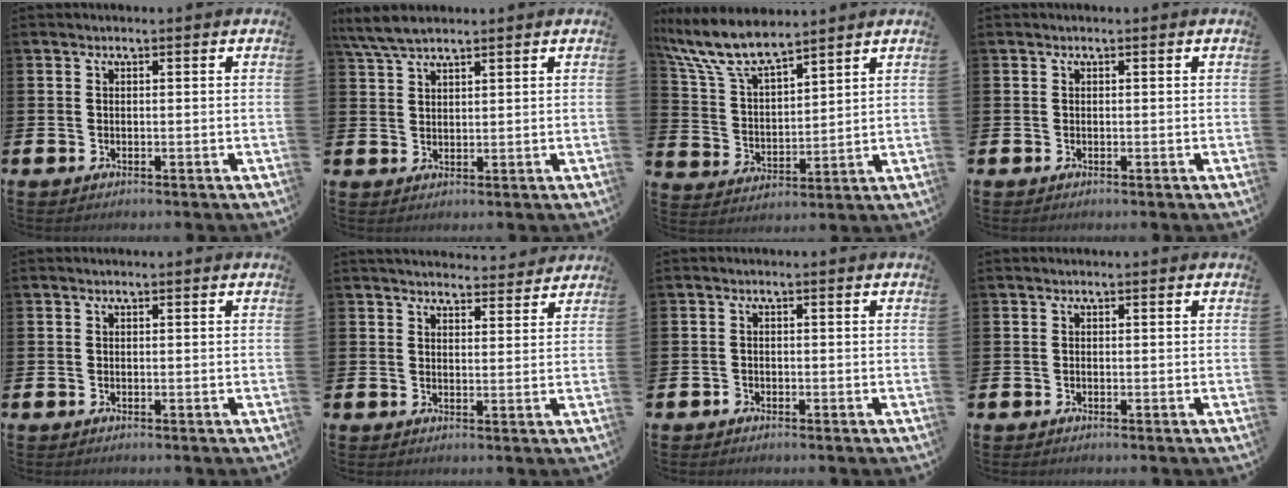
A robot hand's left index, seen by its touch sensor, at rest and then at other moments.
{"total": 4.9, "force": [4.3, 1.1, 2.1], "torque": [-0.043, -0.011, 0.078]}
{"total": 9.1, "force": [8.2, 1.9, 3.4], "torque": [-0.100, -0.034, 0.150]}
{"total": 0.0}
{"total": 0.0}
{"total": 3.8, "force": [3.8, 0.5, 0.1], "torque": [0.004, -0.024, 0.066]}
{"total": 1.0, "force": [-0.7, 0.6, -0.1], "torque": [-0.003, 0.004, -0.017]}
{"total": 0.0}